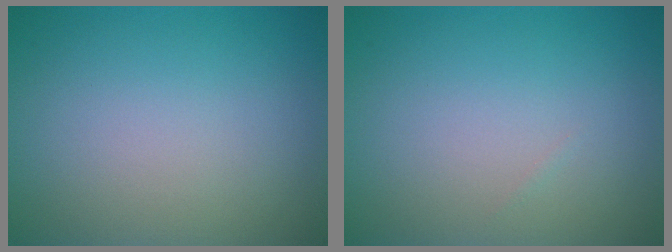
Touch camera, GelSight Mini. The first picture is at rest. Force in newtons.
{"total": 0.0}